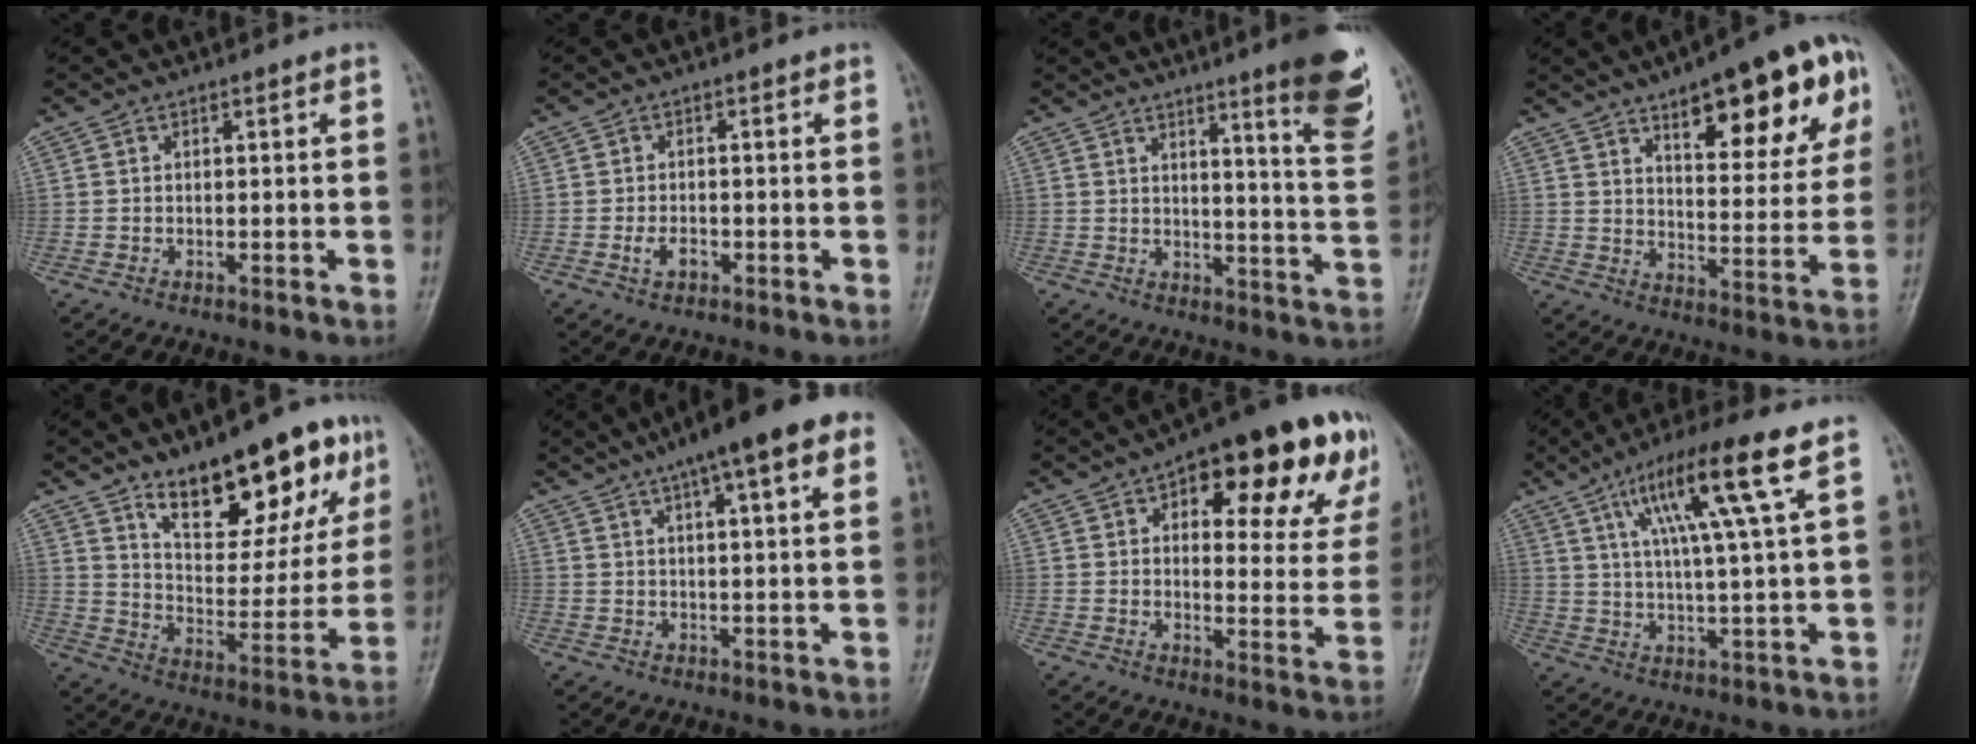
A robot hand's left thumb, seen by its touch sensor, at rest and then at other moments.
{"total": 2.6, "force": [-1.1, 1.6, 1.8], "torque": [-0.032, 0.006, -0.018]}
{"total": 14.4, "force": [8.6, 1.6, 11.4], "torque": [-0.130, -0.060, 0.112]}
{"total": 21.3, "force": [10.6, 7.5, 16.9], "torque": [-0.189, -0.026, 0.150]}
{"total": 20.4, "force": [12.5, 8.7, 13.5], "torque": [-0.138, -0.067, 0.201]}
{"total": 16.3, "force": [9.2, 3.6, 13.0], "torque": [-0.180, 0.013, 0.130]}
{"total": 23.8, "force": [11.8, 9.8, 18.1], "torque": [-0.183, -0.011, 0.154]}
{"total": 14.8, "force": [6.8, 1.0, 13.1], "torque": [-0.234, -0.011, 0.119]}